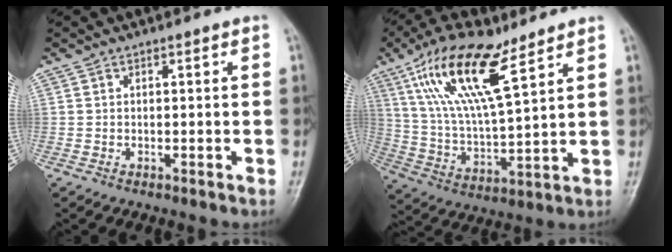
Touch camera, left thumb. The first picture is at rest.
{"total": 17.0, "force": [9.6, 5.1, 13.1], "torque": [-0.246, -0.030, 0.188]}